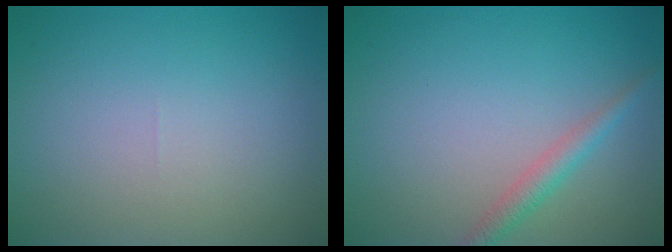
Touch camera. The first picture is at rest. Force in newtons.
{"total": 2.0, "press": 2.0, "slide": 0.0}